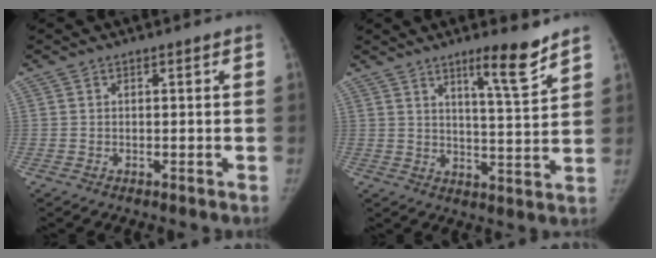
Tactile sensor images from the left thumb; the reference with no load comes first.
{"total": 8.7, "force": [6.2, 0.6, 6.0], "torque": [-0.086, -0.052, 0.098]}